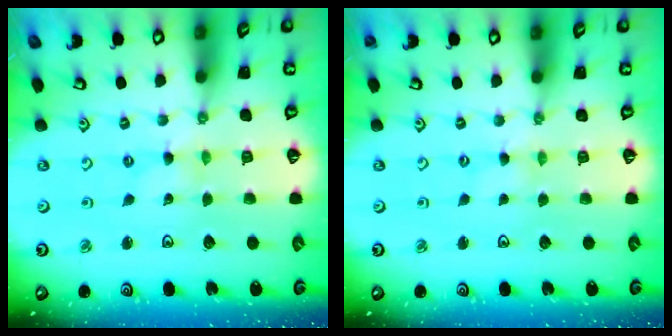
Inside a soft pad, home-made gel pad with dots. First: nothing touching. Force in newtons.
{"total": 0.9, "press": 0.9, "slide": 0.1}